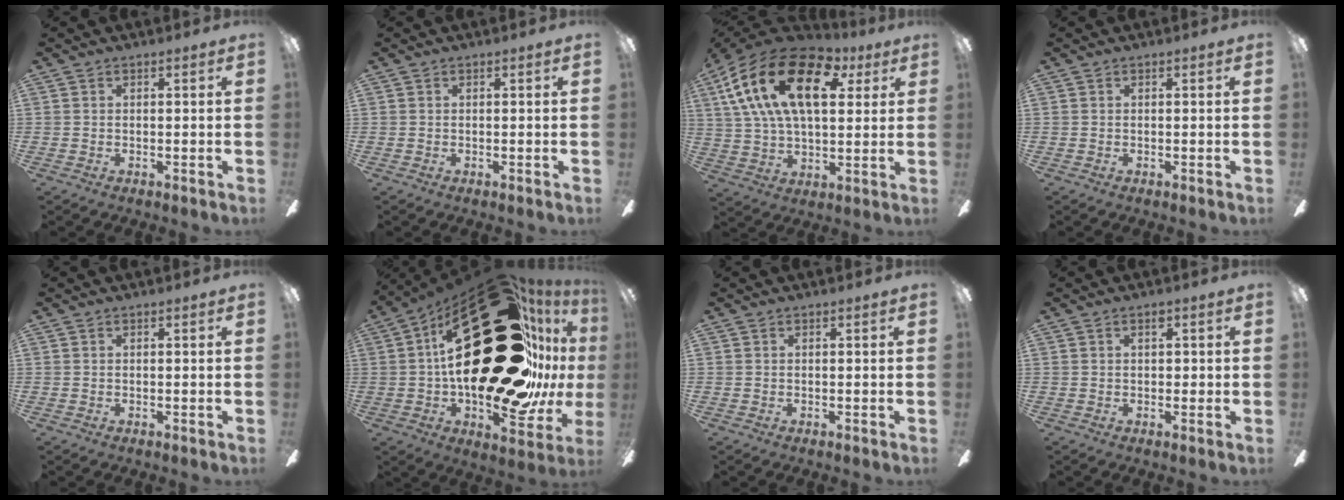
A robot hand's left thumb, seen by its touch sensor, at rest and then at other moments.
{"total": 0.0}
{"total": 23.4, "force": [9.6, 12.4, 17.3], "torque": [-0.336, -0.019, 0.159]}
{"total": 0.0}
{"total": 0.0}
{"total": 50.6, "force": [11.3, 26.6, 41.5], "torque": [-0.521, -0.107, 0.279]}
{"total": 0.0}
{"total": 1.7, "force": [0.6, 1.0, 1.2], "torque": [-0.018, 0.003, 0.008]}